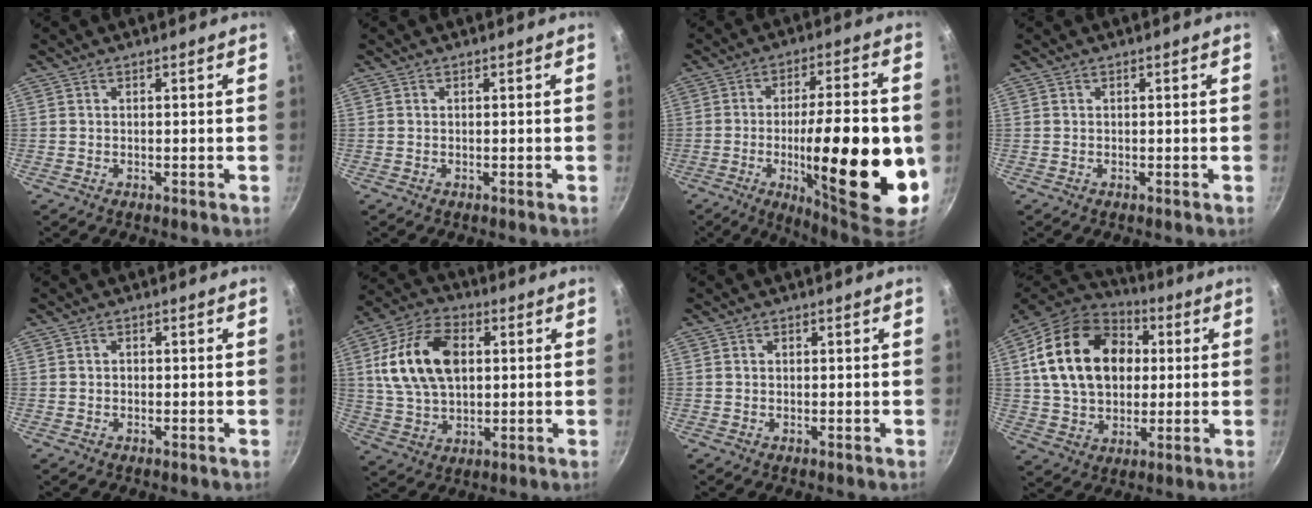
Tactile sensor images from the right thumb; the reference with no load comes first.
{"total": 0.0}
{"total": 24.7, "force": [-4.7, 6.8, 23.3], "torque": [-0.329, 0.010, -0.064]}
{"total": 0.0}
{"total": 0.9, "force": [0.0, 0.8, 0.4], "torque": [-0.005, 0.005, -0.001]}
{"total": 16.8, "force": [3.1, 10.7, 12.5], "torque": [-0.218, 0.007, 0.052]}
{"total": 0.6, "force": [0.1, 0.6, 0.3], "torque": [-0.003, 0.004, 0.002]}
{"total": 23.2, "force": [4.5, 16.7, 15.5], "torque": [-0.249, 0.017, 0.075]}